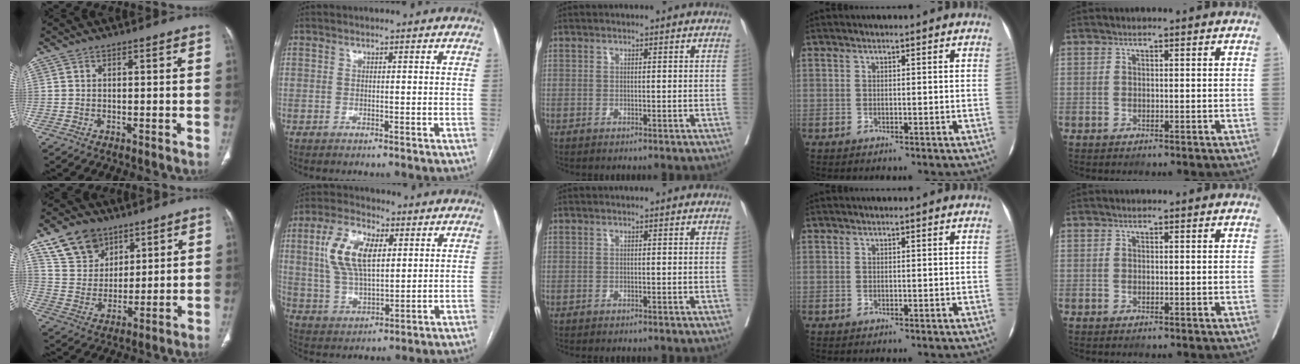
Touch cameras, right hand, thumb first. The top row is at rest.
{"thumb": {"total": 11.8, "force": [7.6, 8.2, 4.1], "torque": [-0.048, -0.034, 0.148]}, "index": {"total": 11.7, "force": [3.4, 5.4, 9.8], "torque": [-0.208, 0.016, 0.067]}, "middle": {"total": 0.7, "force": [-0.6, 0.2, 0.2], "torque": [-0.005, -0.001, -0.012]}}